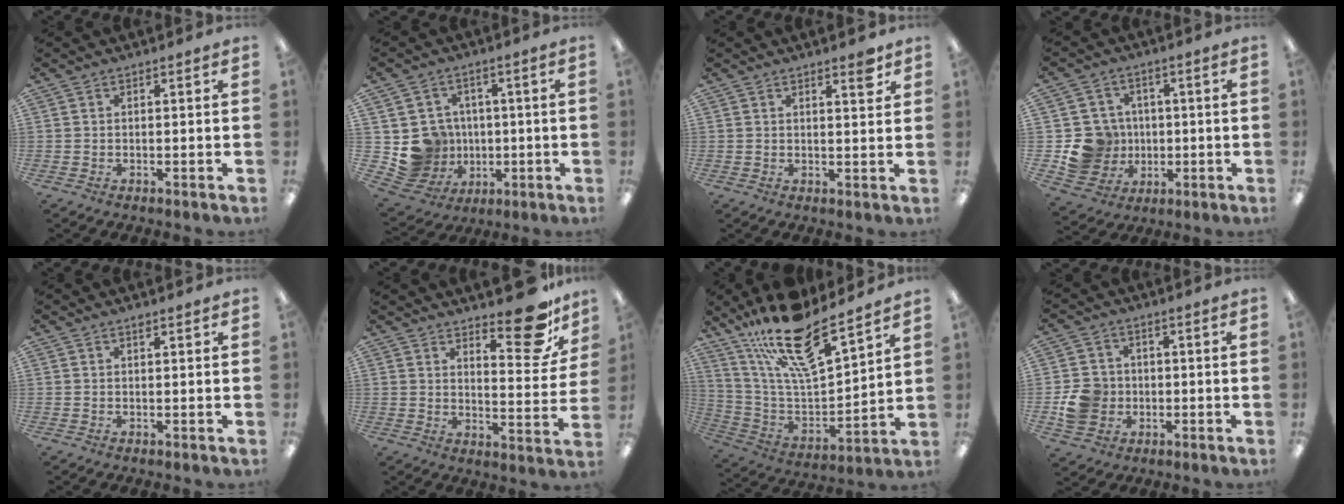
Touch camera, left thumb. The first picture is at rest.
{"total": 9.9, "force": [-0.2, 9.8, 1.6], "torque": [-0.063, 0.001, 0.014]}
{"total": 3.1, "force": [2.4, 0.5, 2.0], "torque": [-0.021, -0.014, 0.036]}
{"total": 10.8, "force": [-1.0, 10.5, 2.5], "torque": [-0.063, 0.015, -0.001]}
{"total": 0.9, "force": [0.8, 0.1, 0.5], "torque": [-0.003, -0.003, 0.012]}
{"total": 14.1, "force": [10.2, 5.0, 8.4], "torque": [-0.094, -0.073, 0.167]}
{"total": 20.5, "force": [15.5, 6.4, 11.9], "torque": [-0.209, -0.104, 0.267]}
{"total": 7.9, "force": [-1.1, 7.3, 2.8], "torque": [-0.062, 0.015, -0.018]}